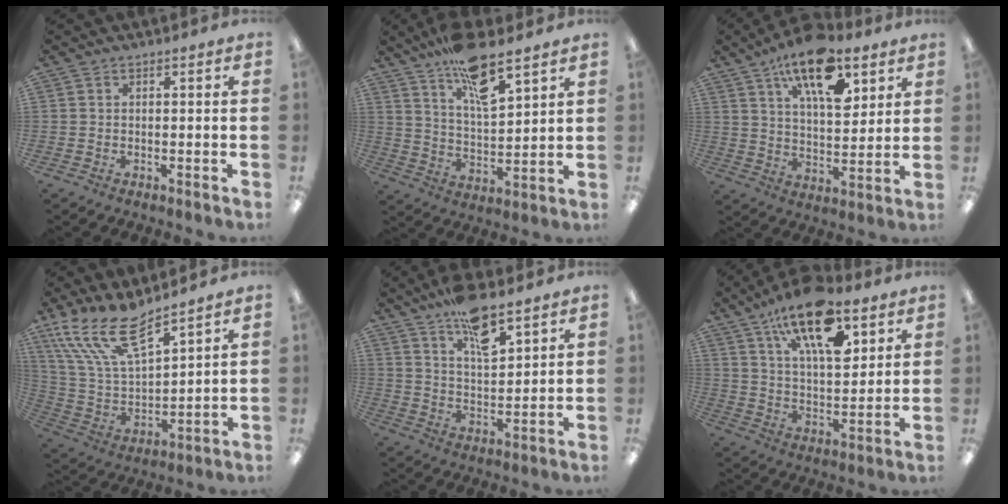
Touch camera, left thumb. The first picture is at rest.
{"total": 13.2, "force": [9.8, 4.0, 7.9], "torque": [-0.131, -0.053, 0.169]}
{"total": 16.9, "force": [10.2, 7.6, 11.1], "torque": [-0.170, -0.044, 0.170]}
{"total": 16.4, "force": [11.6, 5.7, 10.1], "torque": [-0.238, -0.070, 0.210]}
{"total": 11.2, "force": [8.2, 4.0, 6.6], "torque": [-0.102, -0.044, 0.142]}
{"total": 19.2, "force": [11.4, 8.6, 12.9], "torque": [-0.201, -0.051, 0.189]}